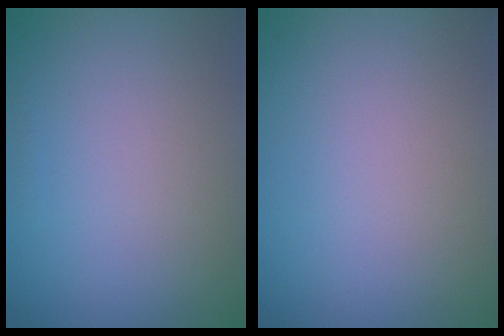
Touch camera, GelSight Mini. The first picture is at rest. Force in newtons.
{"total": 0.0}